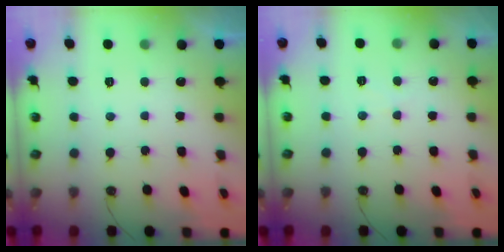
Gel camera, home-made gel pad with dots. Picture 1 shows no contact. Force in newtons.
{"total": 4.8, "press": 4.7, "slide": 0.8}